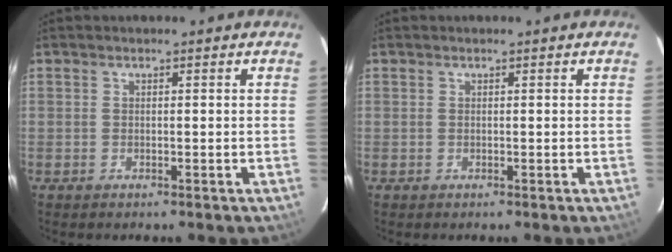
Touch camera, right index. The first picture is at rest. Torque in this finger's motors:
{"motor_torque": [0.00, 0.00, 0.02, 0.00]}